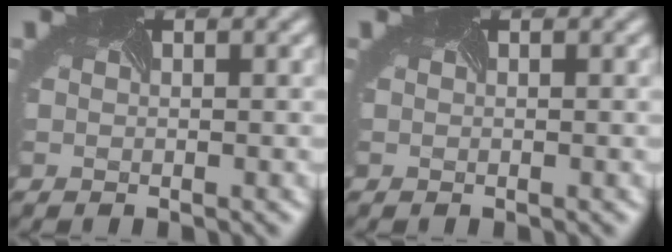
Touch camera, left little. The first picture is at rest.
{"total": 0.0}